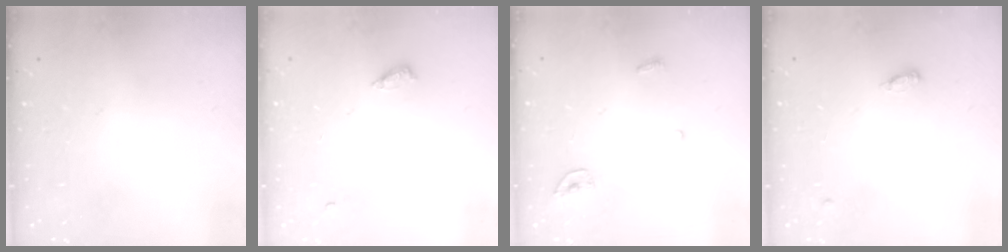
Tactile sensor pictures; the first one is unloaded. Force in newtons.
{"total": 4.5, "press": 4.5, "slide": 0.4}
{"total": 3.4, "press": 3.4, "slide": 0.3}
{"total": 4.0, "press": 3.9, "slide": 0.7}